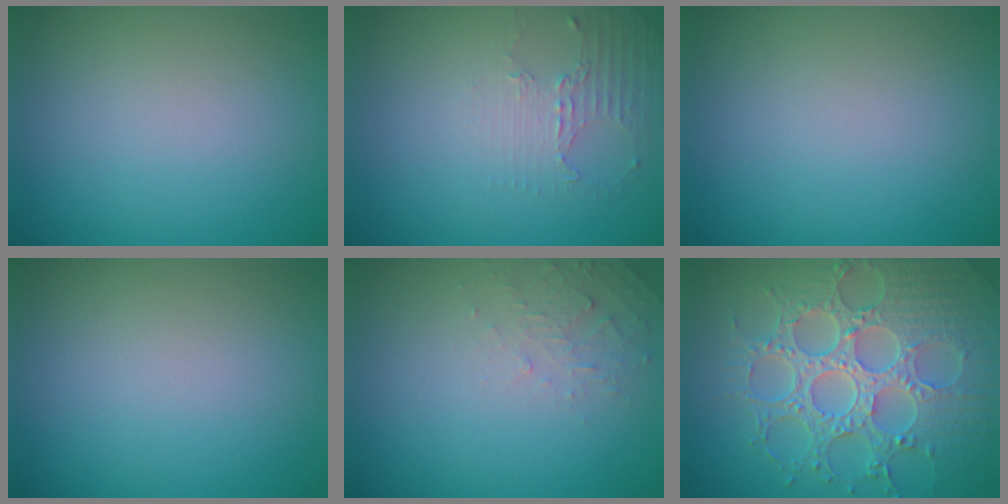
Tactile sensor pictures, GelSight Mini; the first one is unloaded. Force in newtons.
{"total": 2.2, "press": 1.6, "slide": 1.5}
{"total": 0.0}
{"total": 0.0}
{"total": 1.7, "press": 1.7, "slide": 0.2}
{"total": 8.7, "press": 6.3, "slide": 6.0}